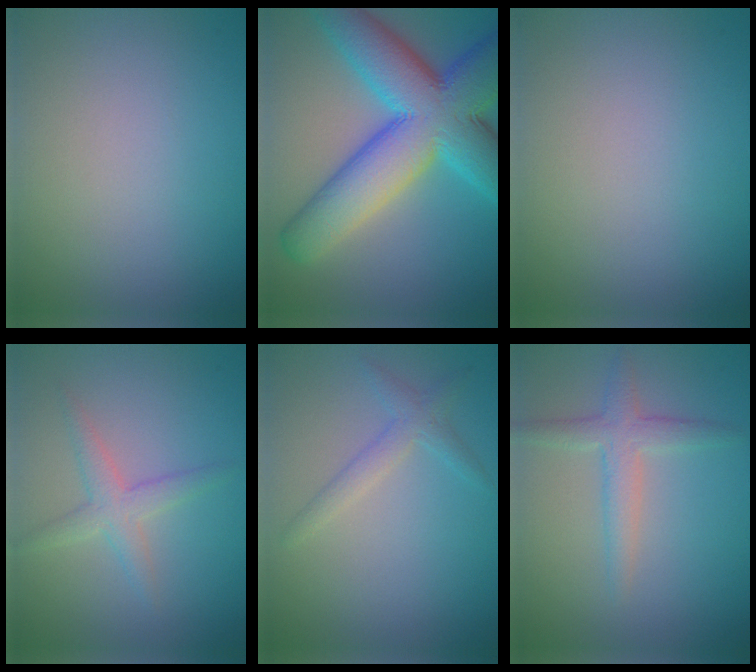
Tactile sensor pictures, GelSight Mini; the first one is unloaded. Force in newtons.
{"total": 12.9, "press": 12.9, "slide": 0.4}
{"total": 0.0}
{"total": 2.3, "press": 2.3, "slide": 0.1}
{"total": 1.8, "press": 1.8, "slide": 0.0}
{"total": 2.7, "press": 2.7, "slide": 0.0}